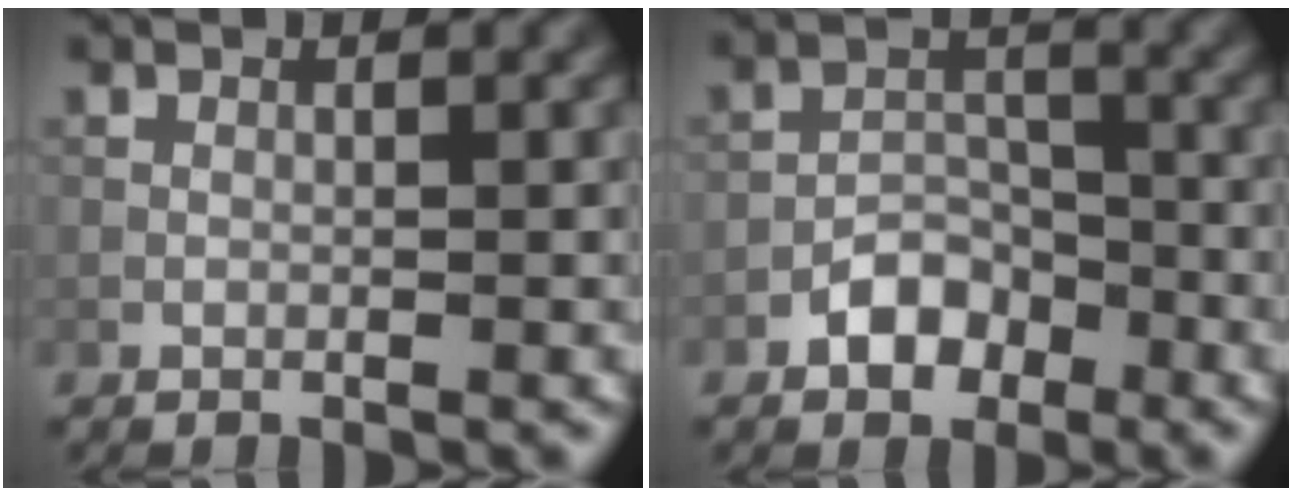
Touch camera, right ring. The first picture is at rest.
{"total": 3.4, "force": [-2.1, 2.1, 1.5], "torque": [-0.018, 0.009, -0.038]}